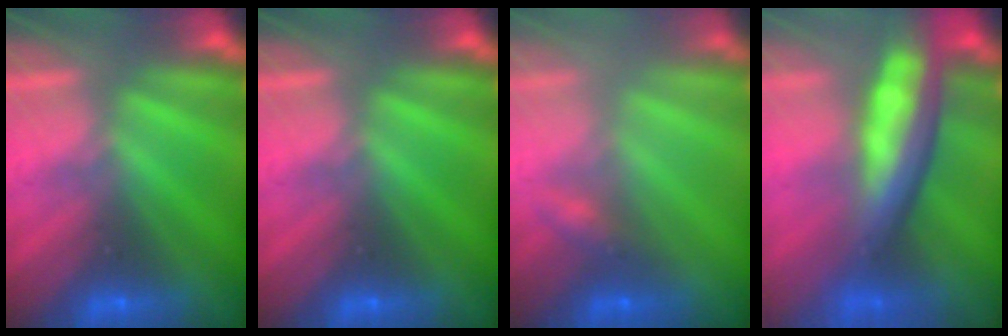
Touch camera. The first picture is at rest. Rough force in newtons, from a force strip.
{"total": 0.0}
{"total": 2.4}
{"total": 6.6}